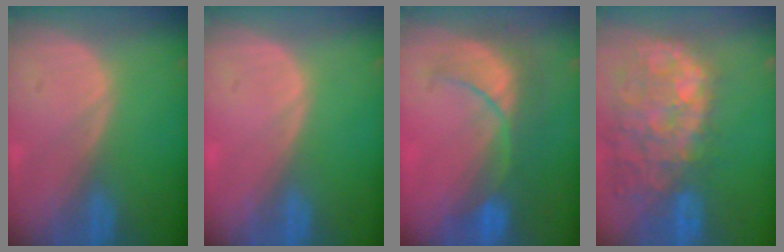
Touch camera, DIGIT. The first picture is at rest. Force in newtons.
{"total": 0.0}
{"total": 8.4, "press": 8.2, "slide": 1.9}
{"total": 14.2, "press": 11.6, "slide": 8.3}